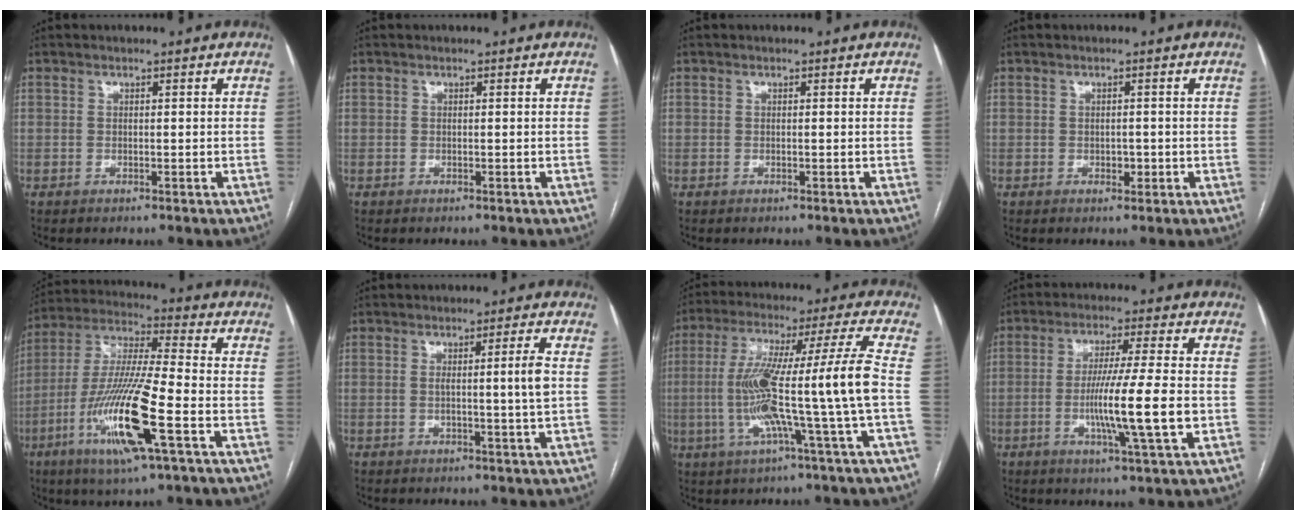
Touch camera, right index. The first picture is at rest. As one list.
[{"total": 0.0}, {"total": 0.0}, {"total": 1.2, "force": [-0.3, 0.8, 0.7], "torque": [-0.010, 0.001, -0.002]}, {"total": 16.8, "force": [-6.2, 0.7, 15.6], "torque": [-0.321, -0.019, -0.116]}, {"total": 3.7, "force": [0.1, -1.1, 3.5], "torque": [-0.060, -0.003, 0.002]}, {"total": 15.2, "force": [-2.8, -2.0, 14.9], "torque": [-0.273, 0.008, -0.054]}, {"total": 11.0, "force": [-2.1, -0.9, 10.8], "torque": [-0.195, -0.016, -0.043]}]